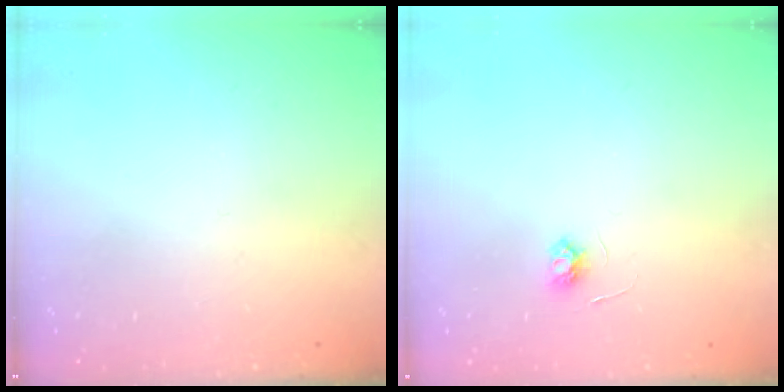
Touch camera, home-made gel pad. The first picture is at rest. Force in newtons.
{"total": 3.6, "press": 3.6, "slide": 0.5}